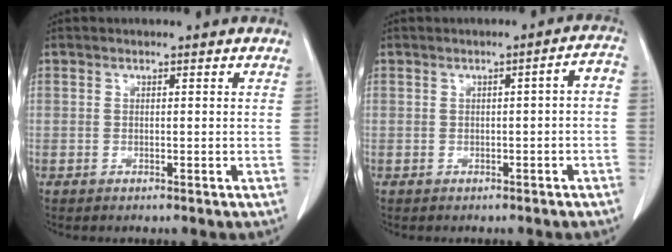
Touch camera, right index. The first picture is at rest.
{"total": 2.8, "force": [-0.7, 0.4, 2.7], "torque": [-0.028, 0.012, -0.011]}